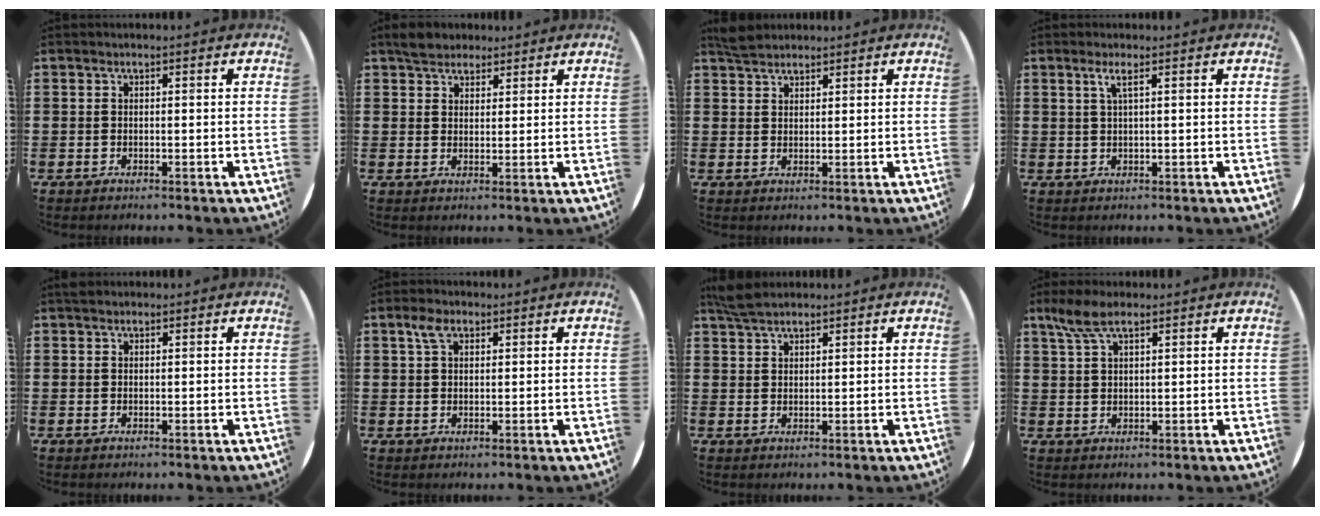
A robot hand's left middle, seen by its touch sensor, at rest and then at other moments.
{"total": 3.2, "force": [2.8, 1.5, 0.3], "torque": [-0.006, 0.003, 0.054]}
{"total": 2.7, "force": [2.5, 0.9, 0.5], "torque": [-0.007, 0.002, 0.047]}
{"total": 1.7, "force": [0.7, -0.1, 1.5], "torque": [-0.031, 0.000, 0.011]}
{"total": 0.6, "force": [0.5, 0.3, 0.0], "torque": [0.007, -0.001, 0.009]}
{"total": 3.0, "force": [1.8, 1.7, 1.7], "torque": [-0.030, 0.003, 0.033]}
{"total": 3.2, "force": [2.9, 0.8, 1.2], "torque": [-0.030, 0.003, 0.055]}
{"total": 4.8, "force": [3.2, 1.6, 3.1], "torque": [-0.069, 0.006, 0.059]}